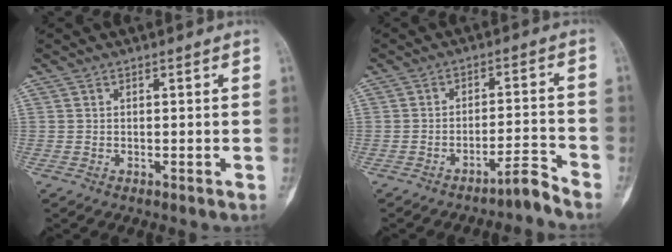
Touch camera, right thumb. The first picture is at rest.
{"total": 3.8, "force": [-3.6, -0.2, 1.2], "torque": [-0.016, 0.046, -0.057]}